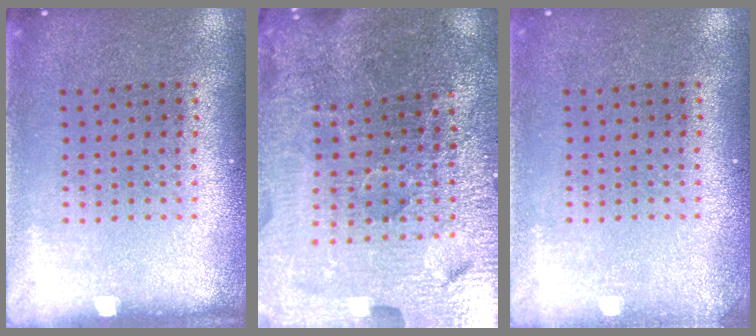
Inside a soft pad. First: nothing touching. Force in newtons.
{"total": 5.2, "press": 4.9, "slide": 1.7}
{"total": 0.7, "press": 0.7, "slide": 0.0}